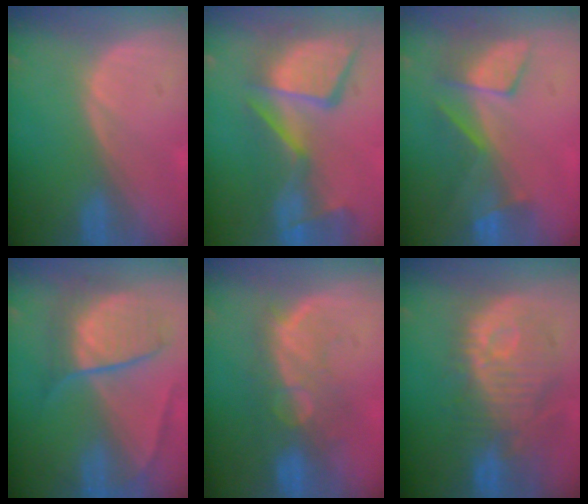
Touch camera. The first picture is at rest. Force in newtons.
{"total": 13.6, "press": 11.1, "slide": 7.8}
{"total": 8.1, "press": 7.2, "slide": 3.9}
{"total": 7.9, "press": 7.9, "slide": 0.6}
{"total": 9.6, "press": 8.5, "slide": 4.6}
{"total": 11.6, "press": 10.7, "slide": 4.4}